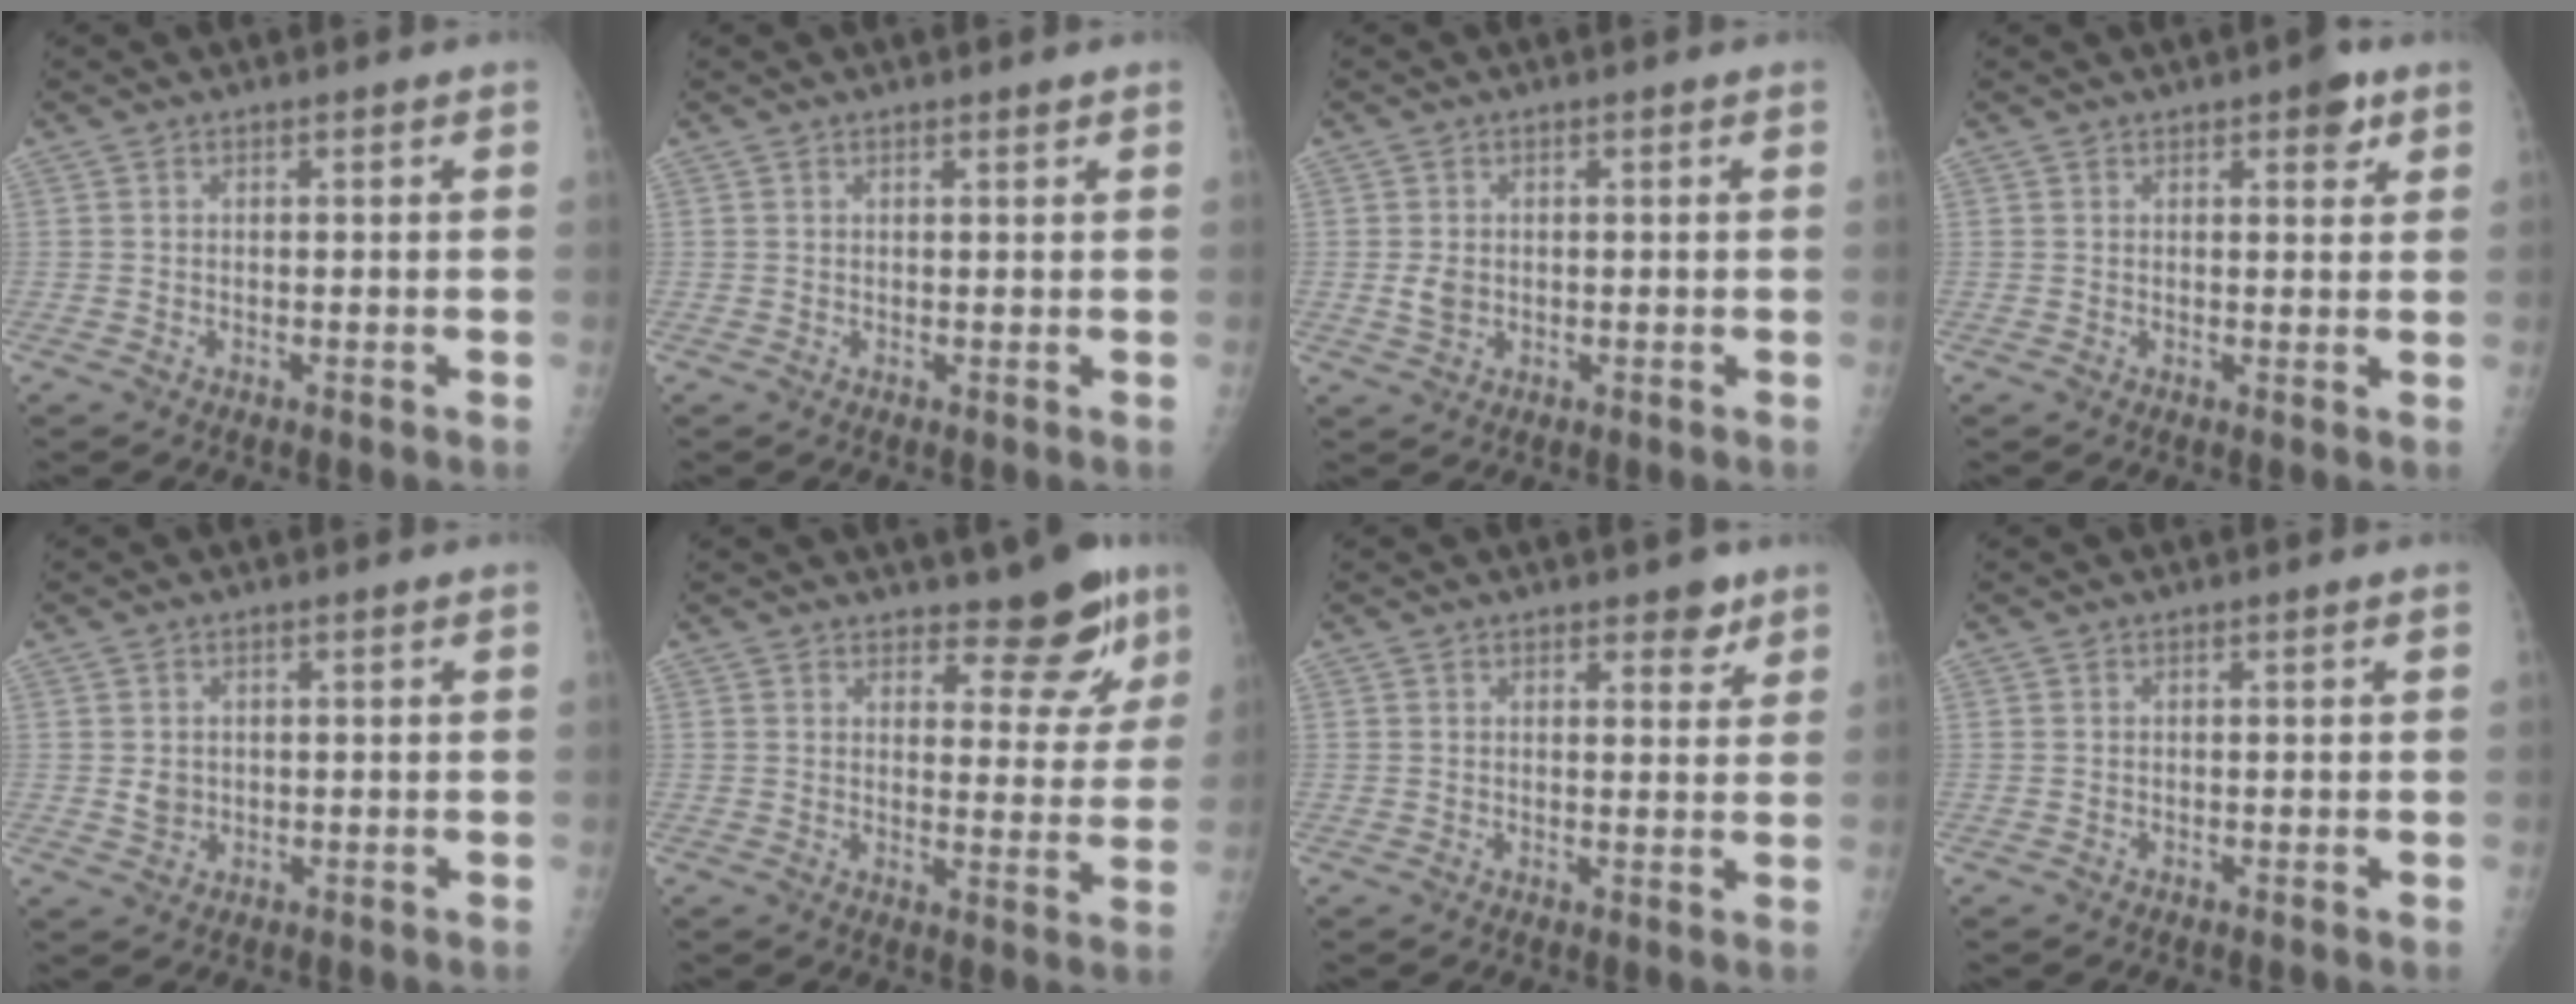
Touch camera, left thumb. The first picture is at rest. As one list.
[{"total": 0.8, "force": [0.6, 0.2, 0.5], "torque": [-0.007, -0.002, 0.009]}, {"total": 2.6, "force": [-0.1, 2.0, 1.6], "torque": [-0.026, -0.001, 0.000]}, {"total": 3.7, "force": [2.0, 1.6, 2.6], "torque": [-0.018, -0.006, 0.021]}, {"total": 2.3, "force": [0.1, 2.0, 1.1], "torque": [-0.010, 0.000, 0.008]}, {"total": 9.0, "force": [6.8, 3.6, 4.7], "torque": [-0.026, -0.049, 0.092]}, {"total": 3.6, "force": [2.4, 1.7, 2.0], "torque": [-0.005, -0.012, 0.029]}, {"total": 0.0}]